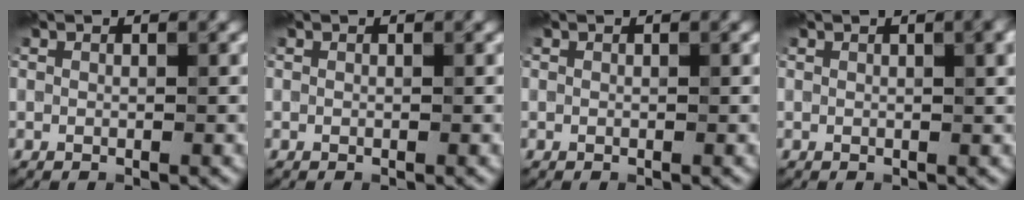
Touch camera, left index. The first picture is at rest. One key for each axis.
{"total": 0.0}
{"total": 0.0}
{"total": 3.2, "fx": 1.0, "fy": 1.1, "fz": 2.8, "tx": -0.021, "ty": 0.010, "tz": 0.012}